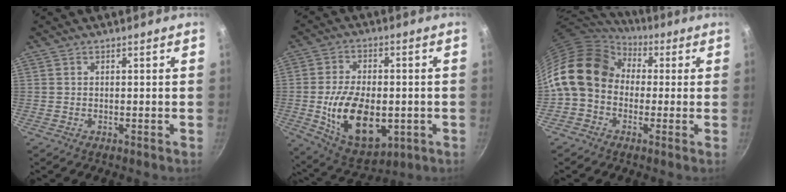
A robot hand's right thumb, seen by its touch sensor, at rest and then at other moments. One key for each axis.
{"total": 17.6, "fx": -2.9, "fy": 10.4, "fz": 13.8, "tx": -0.219, "ty": 0.000, "tz": -0.034}
{"total": 16.5, "fx": 2.0, "fy": 13.0, "fz": 9.8, "tx": -0.169, "ty": 0.038, "tz": 0.015}